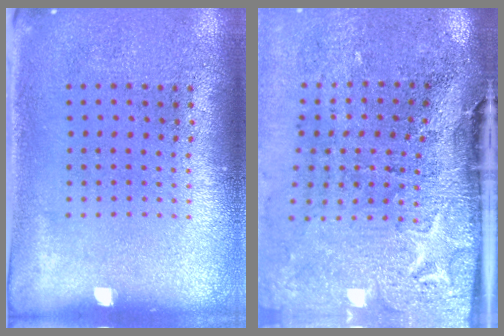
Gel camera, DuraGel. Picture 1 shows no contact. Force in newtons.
{"total": 4.8, "press": 3.8, "slide": 2.9}